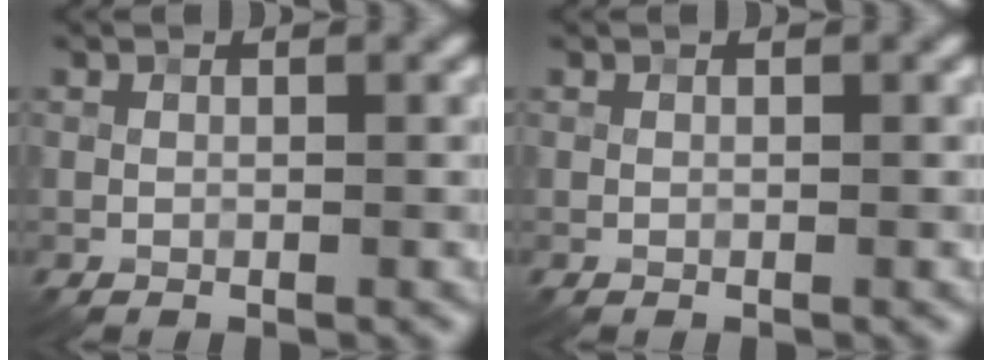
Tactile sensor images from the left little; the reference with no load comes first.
{"total": 0.0}